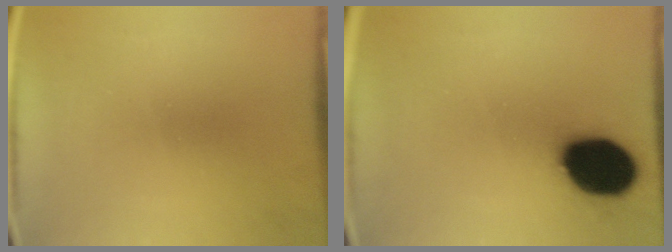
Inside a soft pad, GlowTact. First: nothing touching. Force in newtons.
{"total": 18.7}